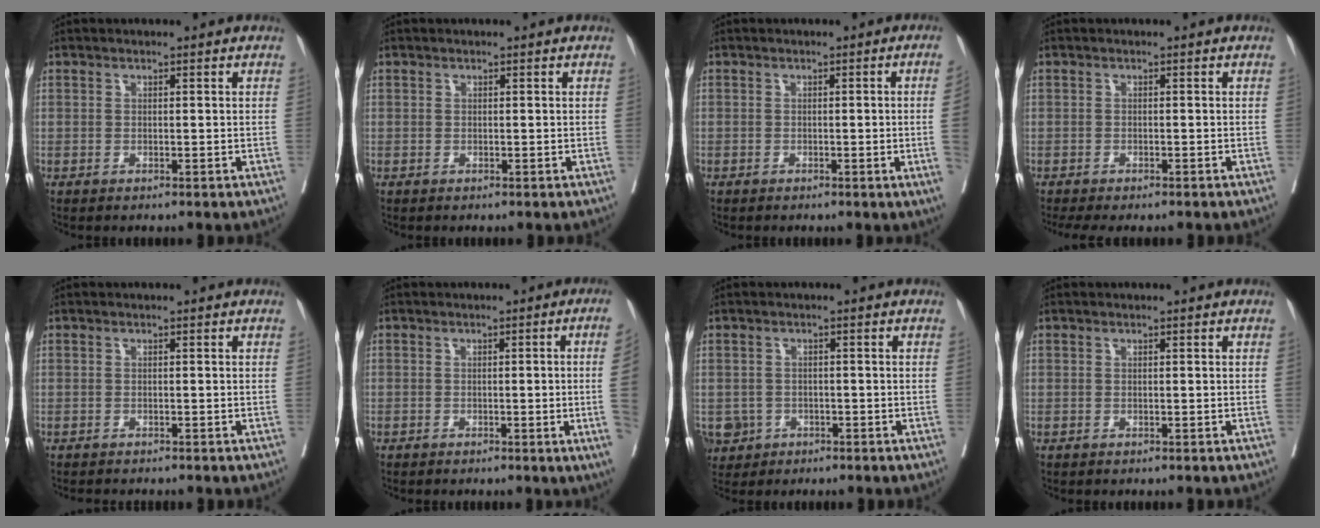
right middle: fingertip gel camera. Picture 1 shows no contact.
{"total": 0.0}
{"total": 3.3, "force": [-0.5, -1.4, 2.9], "torque": [-0.033, -0.005, -0.006]}
{"total": 5.1, "force": [-4.3, 1.5, 2.2], "torque": [-0.022, -0.008, -0.066]}
{"total": 2.1, "force": [-2.0, 0.4, 0.6], "torque": [-0.012, -0.004, -0.026]}
{"total": 6.0, "force": [-0.8, -2.0, 5.6], "torque": [-0.051, -0.012, -0.012]}
{"total": 4.6, "force": [-2.0, 4.1, 0.6], "torque": [-0.014, 0.005, -0.030]}
{"total": 0.0}